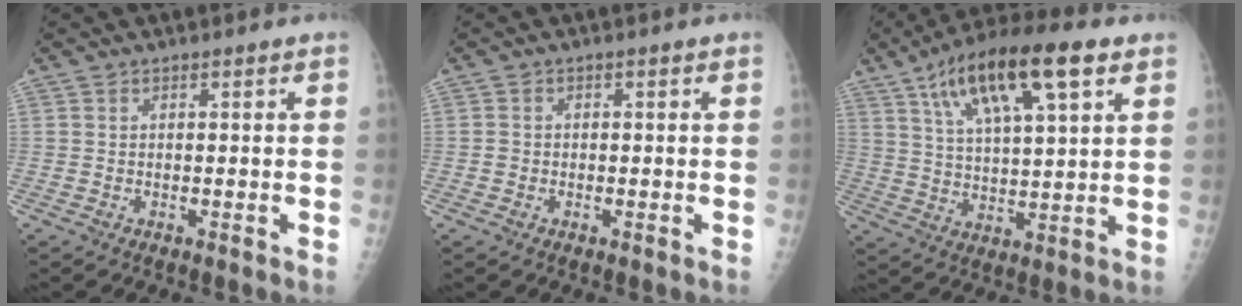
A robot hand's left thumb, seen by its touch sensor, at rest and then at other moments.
{"total": 1.1, "force": [-0.5, 1.0, 0.1], "torque": [0.000, 0.003, -0.008]}
{"total": 17.7, "force": [8.7, 5.7, 14.4], "torque": [-0.232, -0.005, 0.151]}